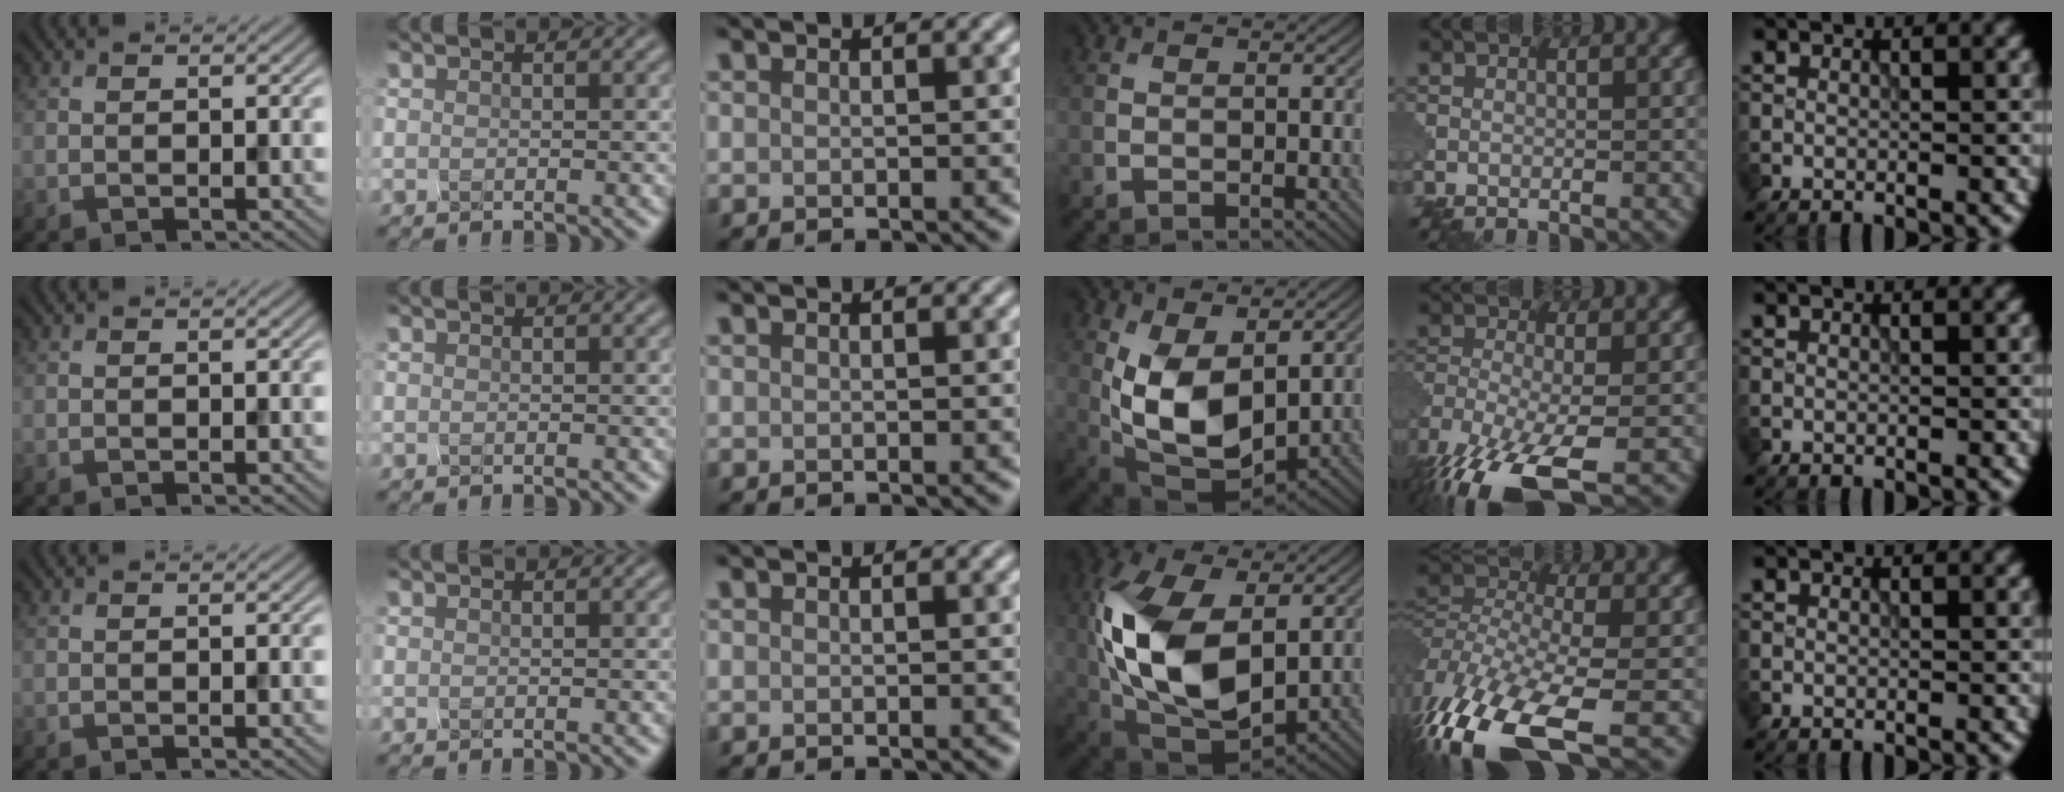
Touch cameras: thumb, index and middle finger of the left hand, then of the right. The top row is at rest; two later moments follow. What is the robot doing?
{"motion": "squeeze", "object": "clothespin"}